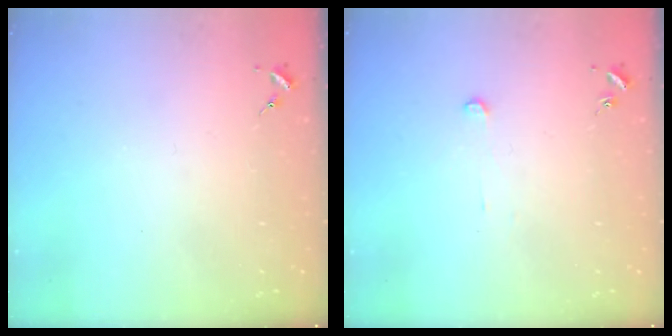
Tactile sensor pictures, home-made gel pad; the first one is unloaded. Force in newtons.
{"total": 2.6, "press": 2.6, "slide": 0.2}